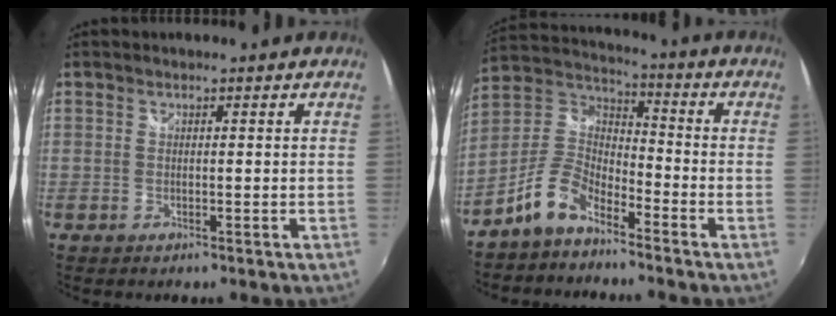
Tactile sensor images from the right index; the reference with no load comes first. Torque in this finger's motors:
{"motor_torque": [0.74, -0.80, 0.47, 0.11]}